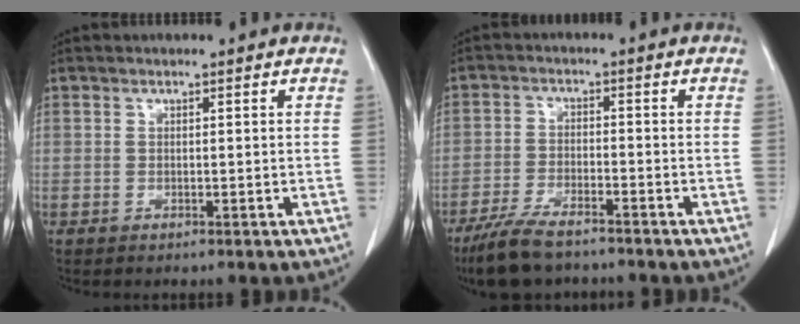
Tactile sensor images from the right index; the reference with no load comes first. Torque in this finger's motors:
{"motor_torque": [0.52, -0.51, 0.27, 0.06]}